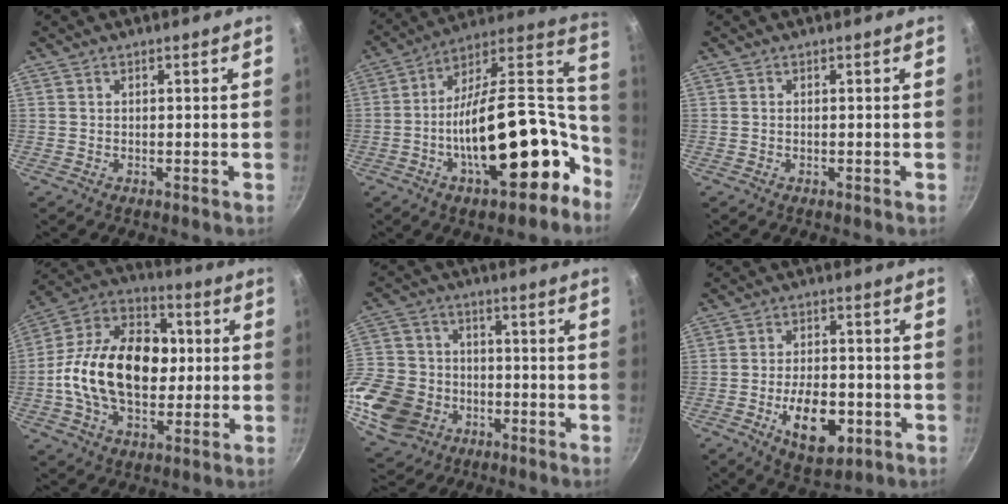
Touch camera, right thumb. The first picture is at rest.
{"total": 27.0, "force": [-9.3, 13.0, 21.8], "torque": [-0.283, 0.072, -0.144]}
{"total": 0.0}
{"total": 23.1, "force": [-0.1, 15.6, 17.1], "torque": [-0.259, 0.035, -0.017]}
{"total": 18.9, "force": [-6.1, 15.0, 9.7], "torque": [-0.195, 0.037, -0.107]}
{"total": 12.2, "force": [-3.9, 6.7, 9.5], "torque": [-0.126, 0.012, -0.053]}